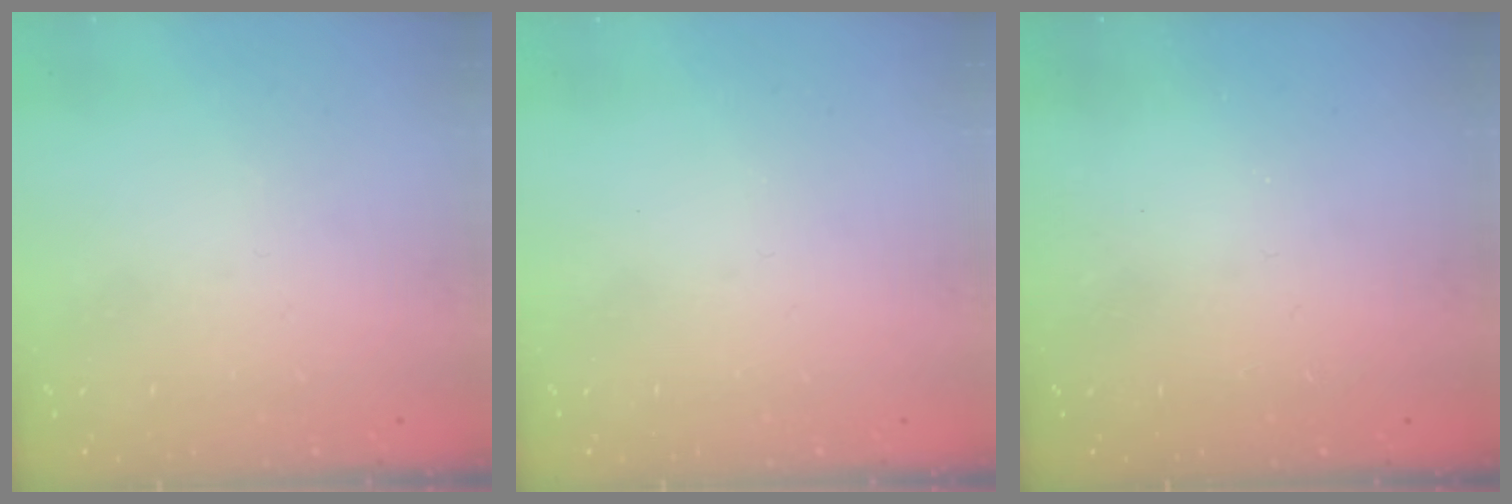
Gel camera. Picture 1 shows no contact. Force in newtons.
{"total": 0.0}
{"total": 1.3, "press": 1.2, "slide": 0.2}